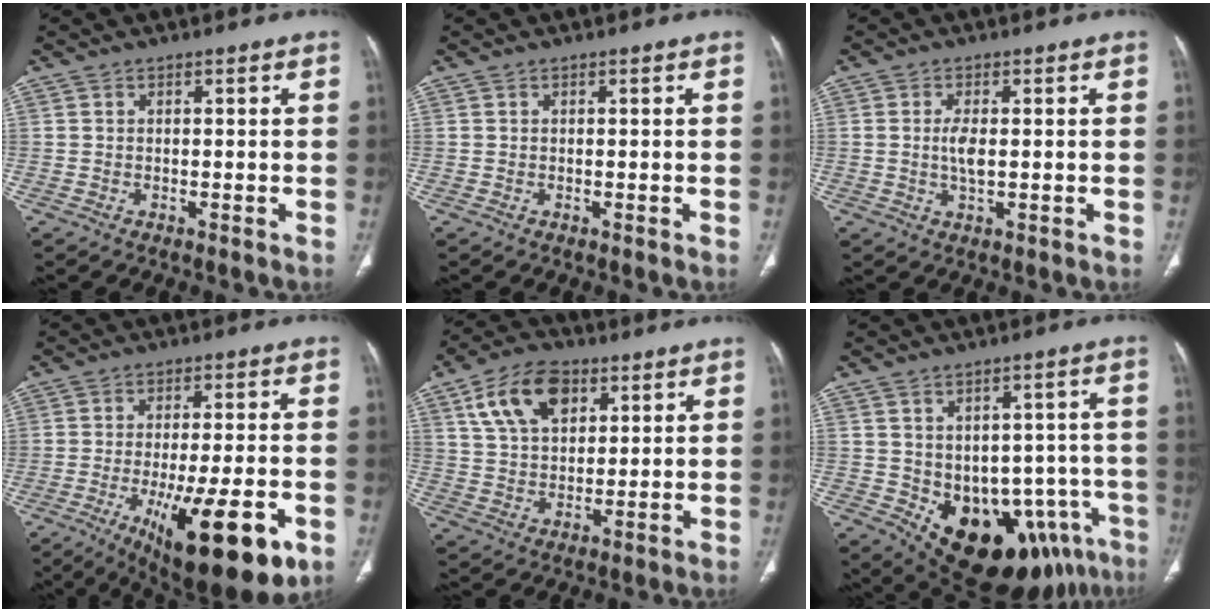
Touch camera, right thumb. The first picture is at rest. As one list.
[{"total": 0.0}, {"total": 3.3, "force": [0.1, 1.2, 3.0], "torque": [-0.065, -0.005, 0.004]}, {"total": 19.7, "force": [-7.8, 6.1, 17.0], "torque": [-0.223, -0.002, -0.100]}, {"total": 12.5, "force": [5.6, 7.6, 8.1], "torque": [-0.127, -0.009, 0.104]}, {"total": 18.8, "force": [-7.8, 11.5, 12.6], "torque": [-0.118, 0.027, -0.085]}]